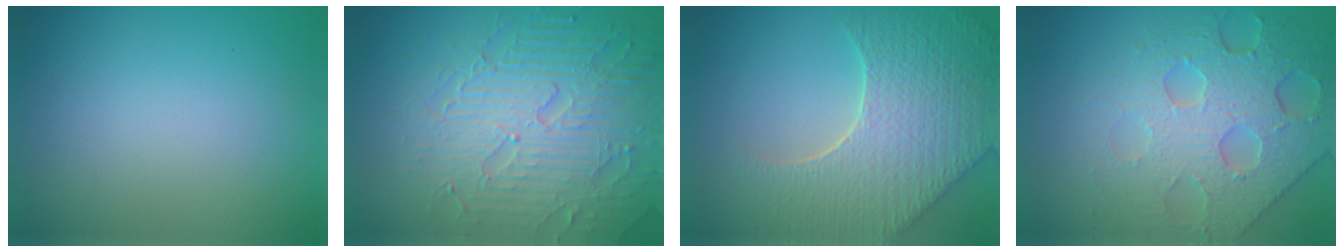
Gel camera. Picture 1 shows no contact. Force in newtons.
{"total": 7.7, "press": 6.0, "slide": 4.7}
{"total": 9.1, "press": 6.4, "slide": 6.5}
{"total": 7.4, "press": 5.6, "slide": 4.9}